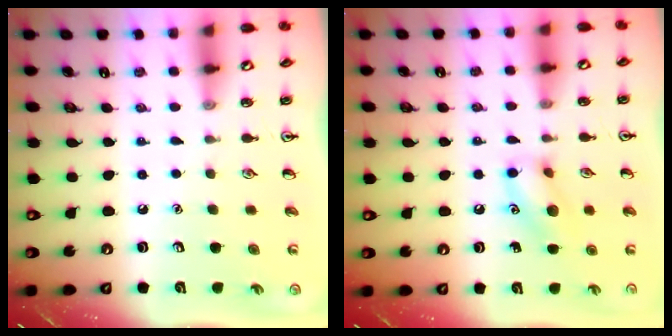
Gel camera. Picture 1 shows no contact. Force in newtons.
{"total": 10.2, "press": 10.2, "slide": 1.2}